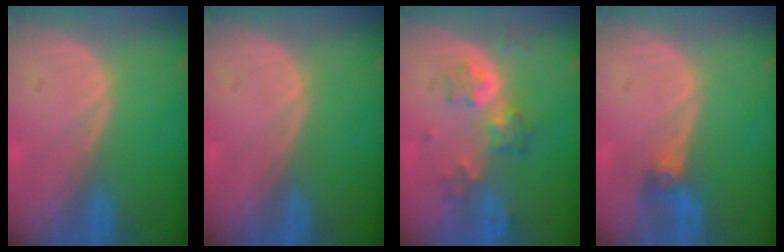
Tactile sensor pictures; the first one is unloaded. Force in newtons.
{"total": 0.0}
{"total": 5.3, "press": 5.2, "slide": 0.9}
{"total": 2.9, "press": 2.6, "slide": 1.2}